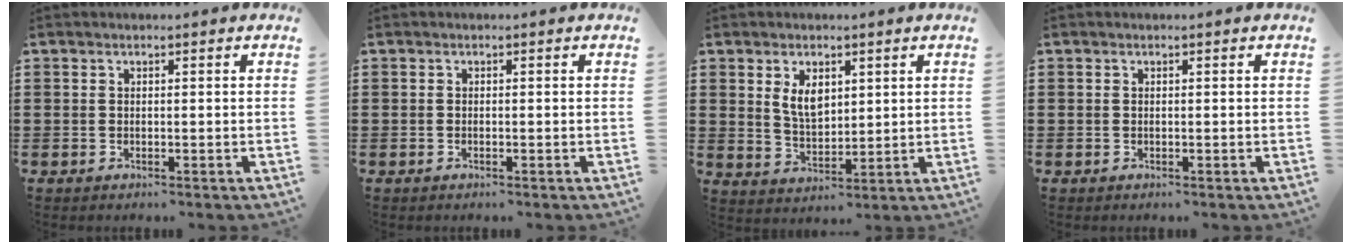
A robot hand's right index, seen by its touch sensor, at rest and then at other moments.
{"total": 0.0}
{"total": 5.0, "force": [2.1, 2.7, 3.5], "torque": [-0.070, 0.005, 0.037]}
{"total": 0.0}